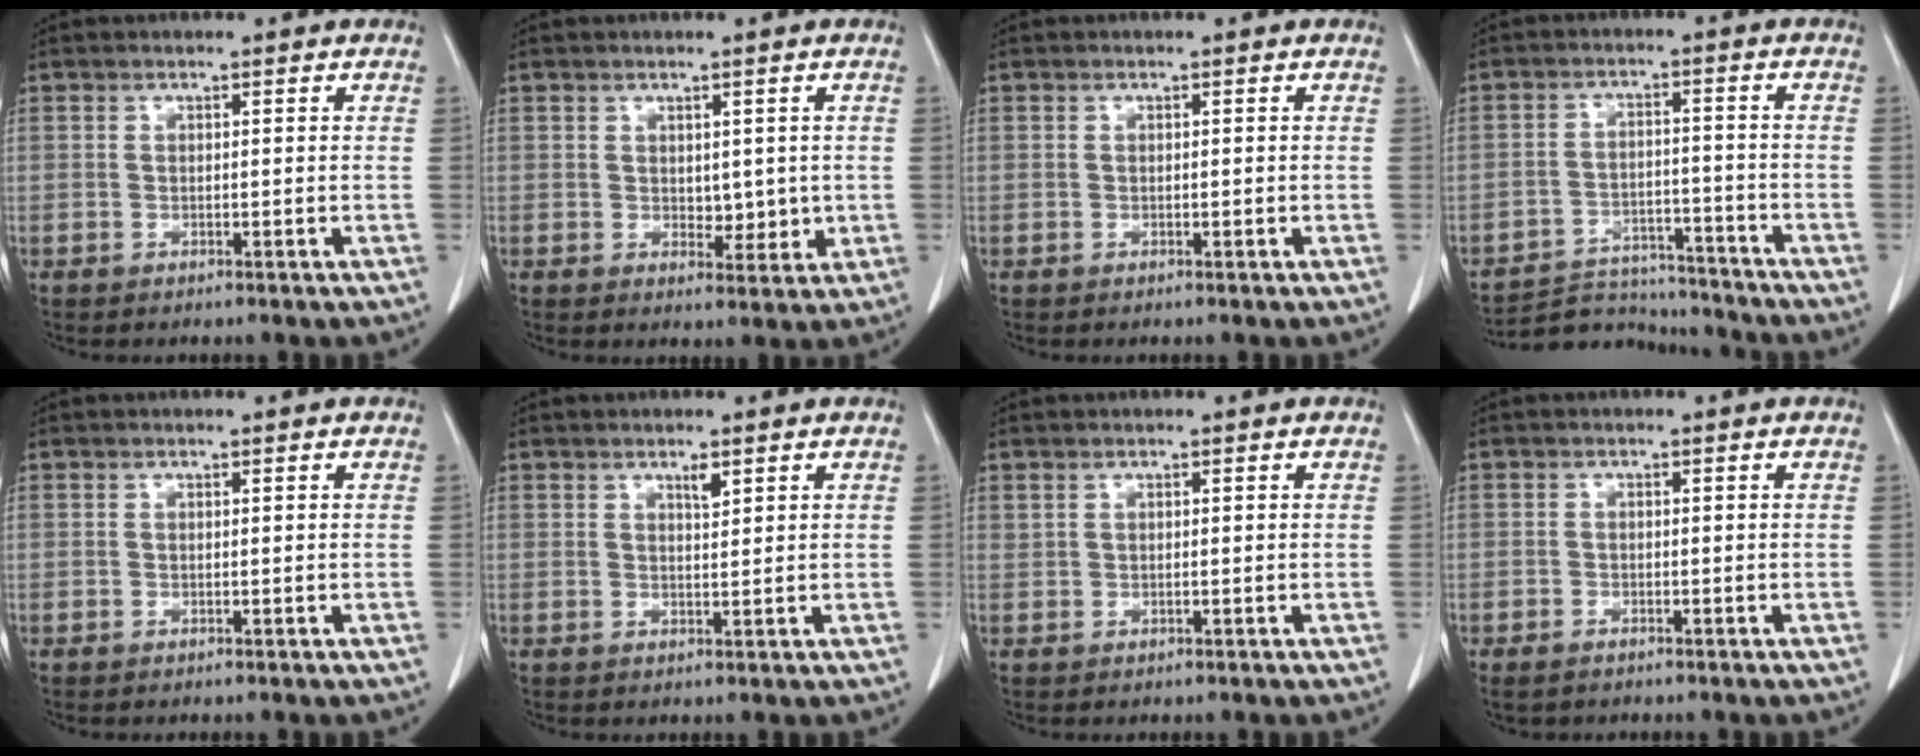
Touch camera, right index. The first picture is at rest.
{"total": 3.2, "force": [0.1, 2.1, 2.4], "torque": [-0.024, -0.005, 0.008]}
{"total": 0.0}
{"total": 9.8, "force": [-9.7, 1.5, 0.0], "torque": [0.004, 0.014, -0.152]}
{"total": 0.0}
{"total": 1.5, "force": [1.0, 0.3, 1.0], "torque": [-0.022, -0.004, 0.019]}
{"total": 0.0}
{"total": 2.1, "force": [-1.6, 1.1, 0.8], "torque": [-0.015, -0.001, -0.021]}